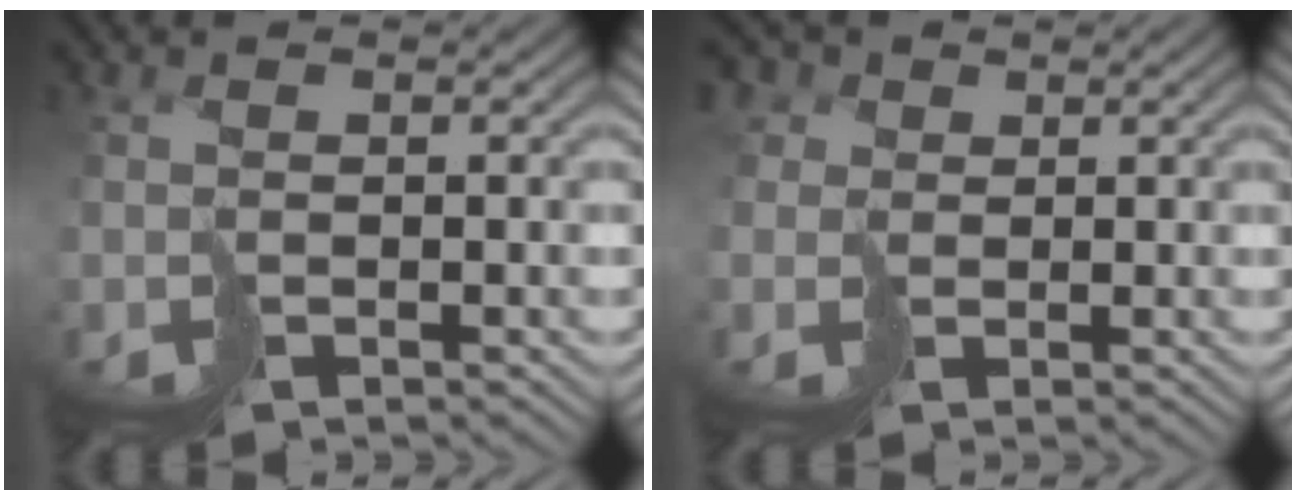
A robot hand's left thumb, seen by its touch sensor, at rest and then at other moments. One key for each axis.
{"total": 3.5, "fx": 1.3, "fy": 3.2, "fz": 0.8, "tx": -0.039, "ty": 0.005, "tz": 0.010}